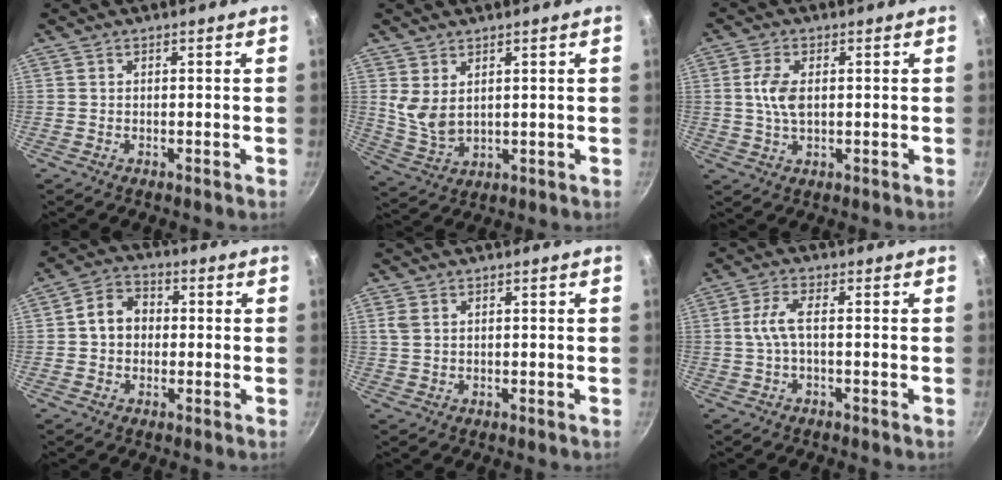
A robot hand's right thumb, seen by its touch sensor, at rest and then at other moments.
{"total": 5.8, "force": [2.4, 3.4, 4.0], "torque": [-0.070, -0.028, 0.059]}
{"total": 5.7, "force": [0.7, 3.0, 4.7], "torque": [-0.092, 0.003, 0.013]}
{"total": 7.1, "force": [0.2, 5.8, 4.0], "torque": [-0.041, 0.018, -0.009]}
{"total": 2.5, "force": [1.0, 1.7, 1.6], "torque": [-0.033, 0.002, 0.022]}
{"total": 4.4, "force": [-0.5, 1.3, 4.1], "torque": [-0.100, 0.015, -0.013]}